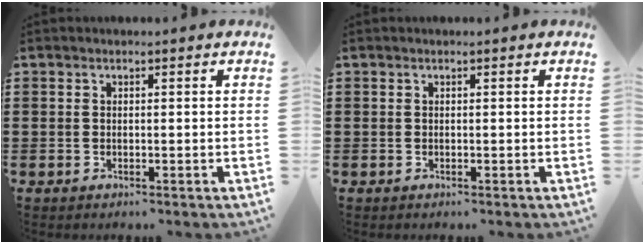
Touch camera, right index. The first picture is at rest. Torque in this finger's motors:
{"motor_torque": [0.00, 0.00, 0.00, -0.01]}